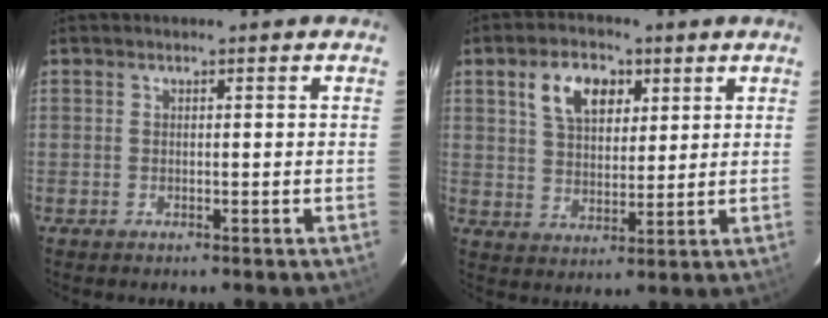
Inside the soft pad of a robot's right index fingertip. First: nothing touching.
{"total": 9.0, "force": [4.1, 5.4, 5.9], "torque": [-0.110, 0.019, 0.075]}